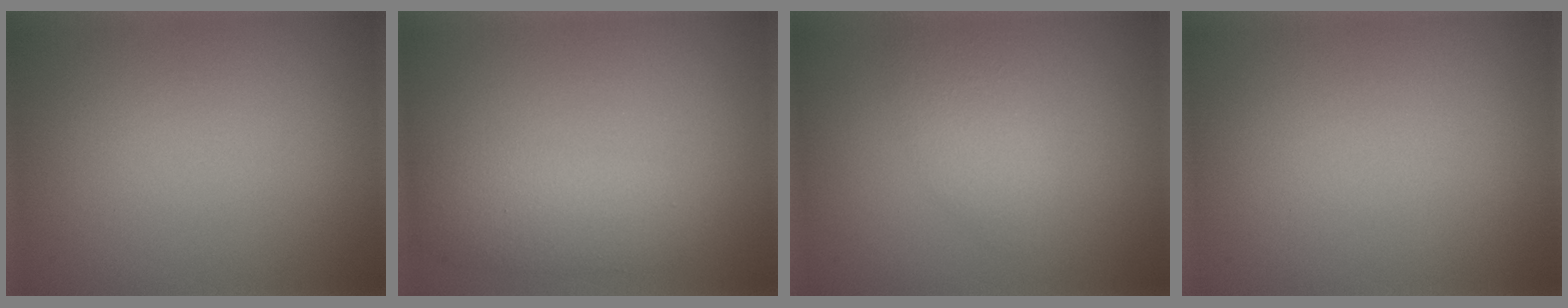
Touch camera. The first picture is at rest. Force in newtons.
{"total": 2.2, "press": 2.2, "slide": 0.1}
{"total": 2.4, "press": 2.4, "slide": 0.0}
{"total": 0.0}